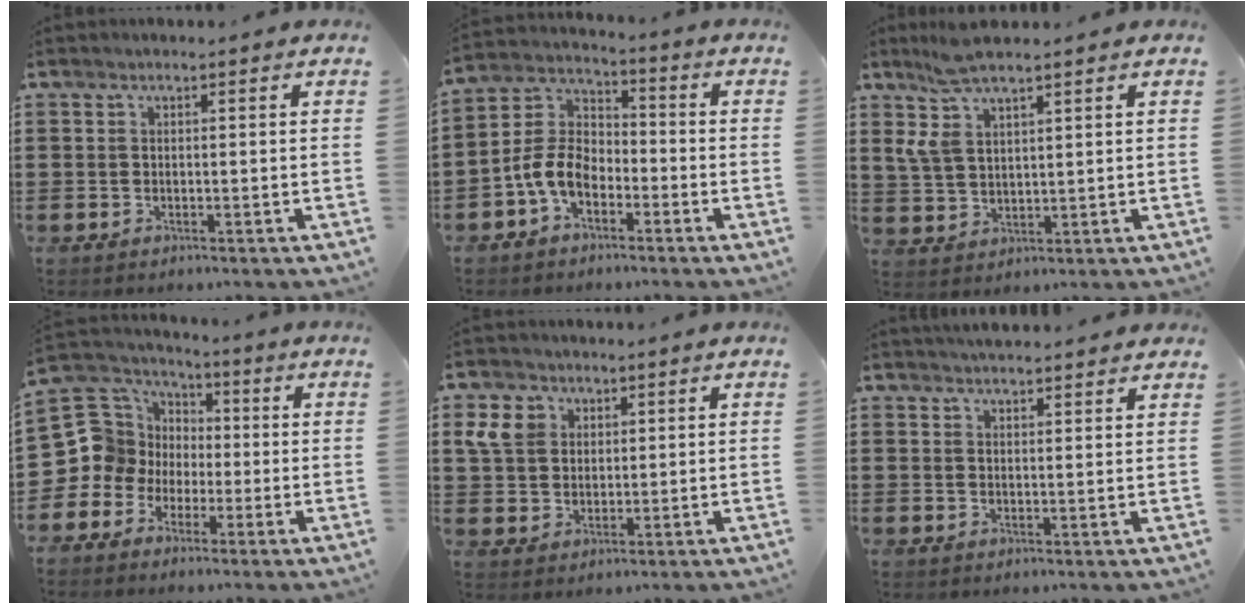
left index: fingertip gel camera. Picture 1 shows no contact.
{"total": 7.0, "force": [-3.9, 4.1, 4.1], "torque": [-0.119, 0.000, -0.089]}
{"total": 6.0, "force": [3.9, 1.9, 4.1], "torque": [-0.096, -0.001, 0.069]}
{"total": 9.1, "force": [-0.8, 8.9, 1.8], "torque": [-0.099, -0.011, -0.017]}
{"total": 5.2, "force": [2.1, 4.5, 1.7], "torque": [-0.061, 0.013, 0.036]}
{"total": 2.6, "force": [2.6, 0.0, 0.2], "torque": [-0.011, -0.005, 0.049]}